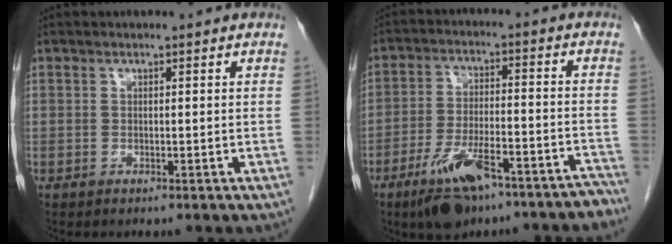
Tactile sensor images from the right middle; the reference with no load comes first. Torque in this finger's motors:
{"motor_torque": [0.23, -0.21, 0.11, 0.08]}